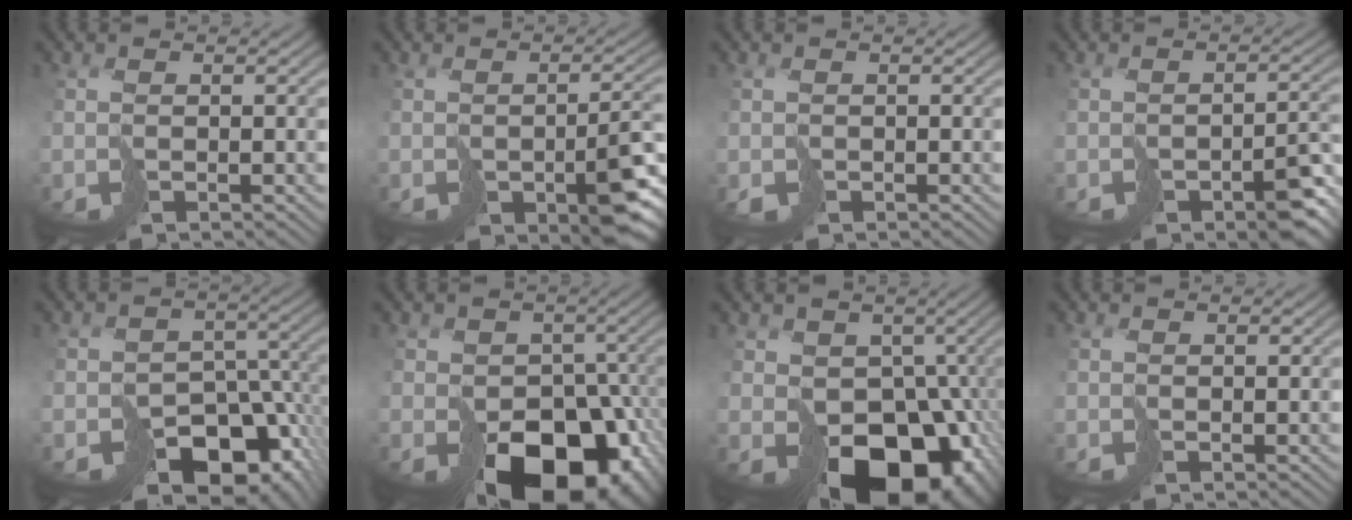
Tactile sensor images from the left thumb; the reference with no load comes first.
{"total": 7.8, "force": [-3.0, 3.1, 6.5], "torque": [-0.102, -0.019, -0.038]}
{"total": 1.1, "force": [-0.5, 0.8, 0.3], "torque": [-0.012, -0.006, -0.011]}
{"total": 6.3, "force": [-3.5, 2.5, 4.5], "torque": [-0.058, -0.011, -0.049]}
{"total": 16.6, "force": [-9.5, 10.9, 8.1], "torque": [-0.123, -0.036, -0.112]}
{"total": 17.2, "force": [-7.1, 11.5, 10.6], "torque": [-0.164, -0.033, -0.096]}
{"total": 18.7, "force": [-5.6, 13.7, 11.5], "torque": [-0.176, -0.047, -0.067]}
{"total": 0.7, "force": [0.4, 0.4, 0.4], "torque": [-0.006, 0.001, 0.006]}